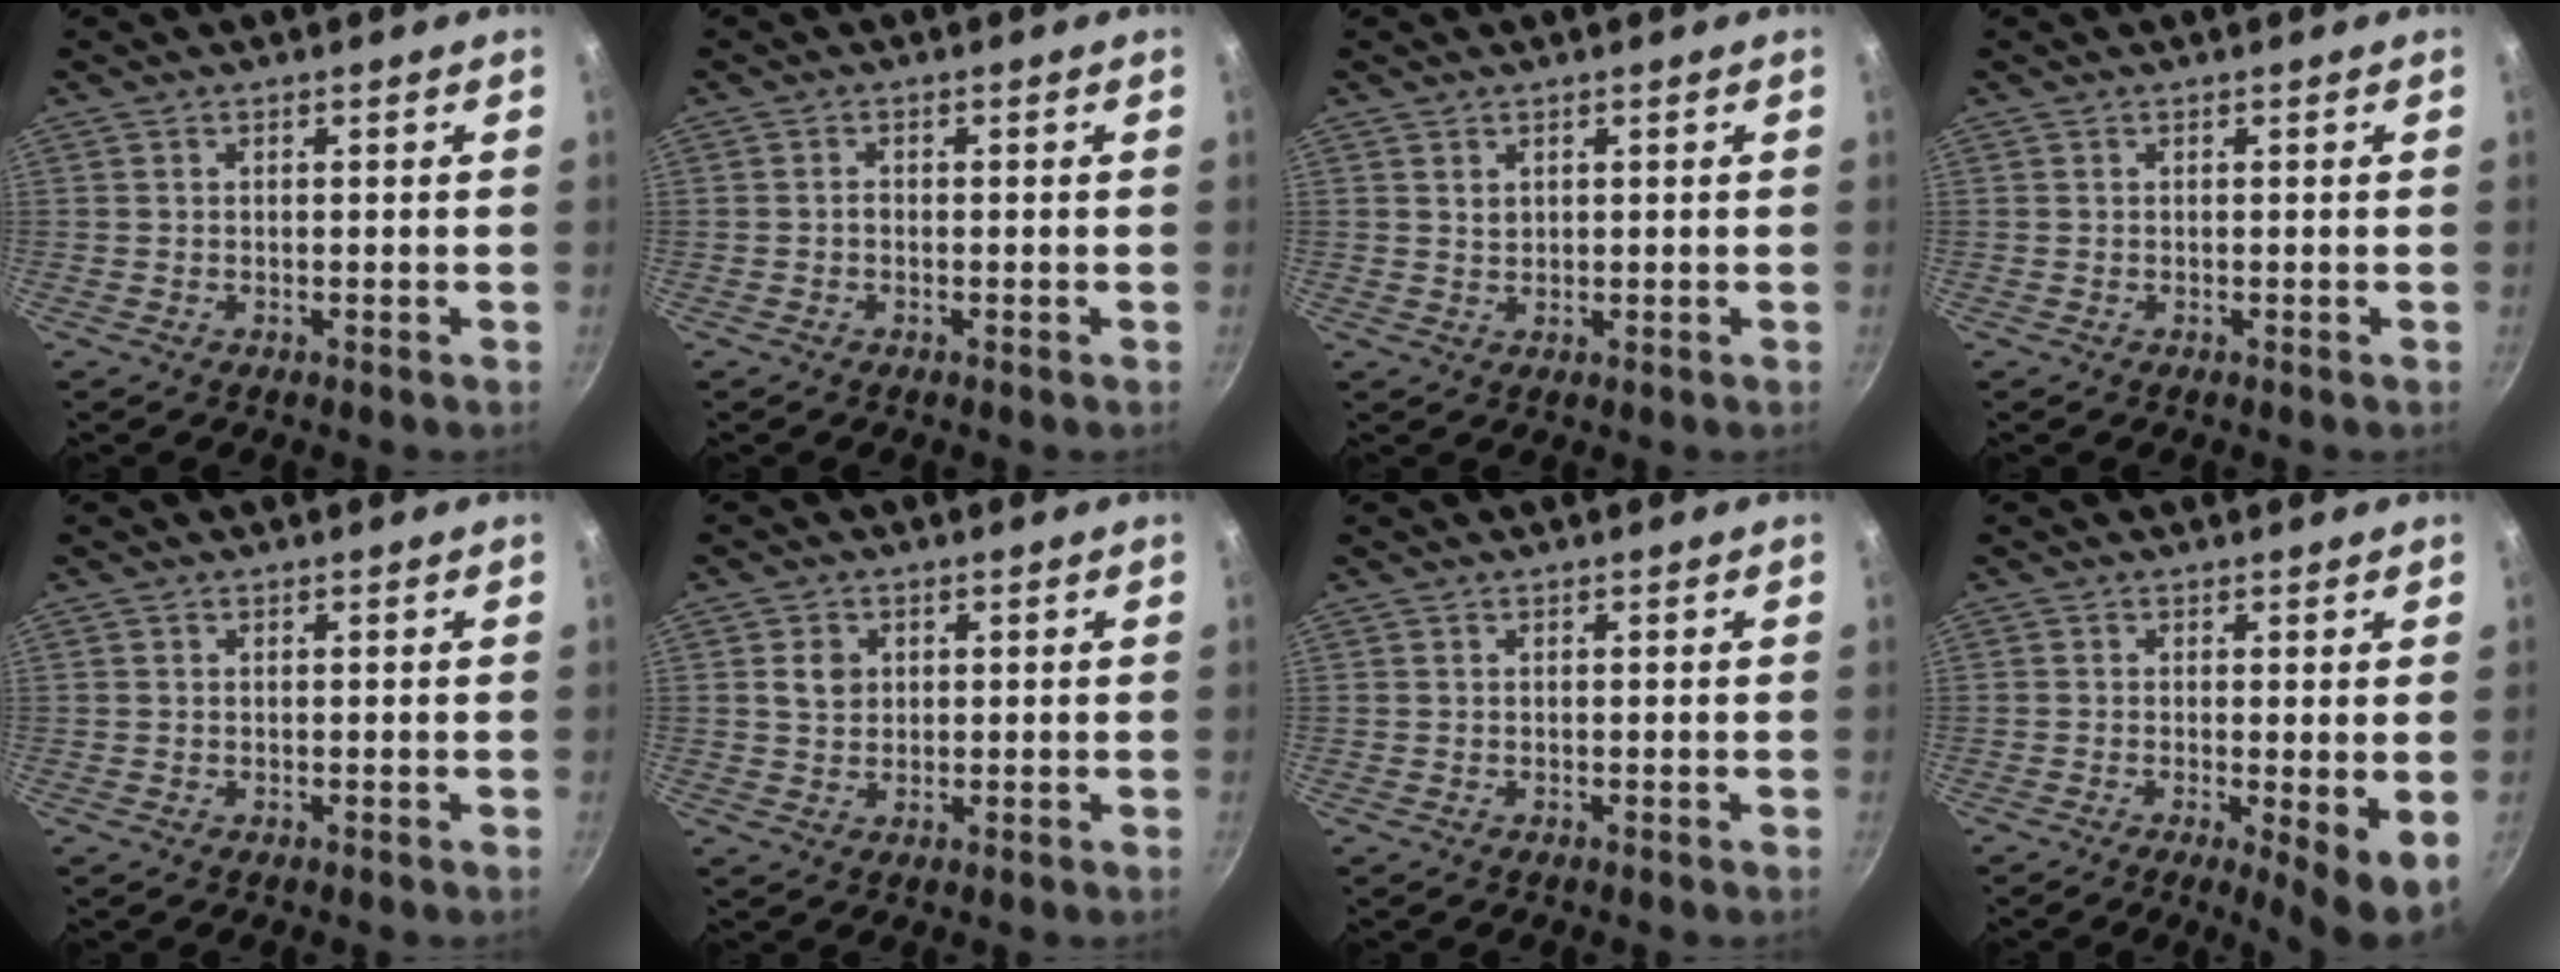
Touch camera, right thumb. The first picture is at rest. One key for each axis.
{"total": 0.8, "fx": -0.3, "fy": 0.6, "fz": 0.5, "tx": -0.007, "ty": 0.005, "tz": -0.007}
{"total": 1.5, "fx": 0.8, "fy": 1.1, "fz": 0.7, "tx": -0.007, "ty": -0.001, "tz": 0.015}
{"total": 0.0}
{"total": 0.0}
{"total": 3.6, "fx": 0.9, "fy": 3.0, "fz": 1.9, "tx": -0.019, "ty": 0.001, "tz": 0.015}
{"total": 0.0}
{"total": 6.2, "fx": -0.9, "fy": 1.0, "fz": 6.0, "tx": -0.088, "ty": -0.017, "tz": -0.011}